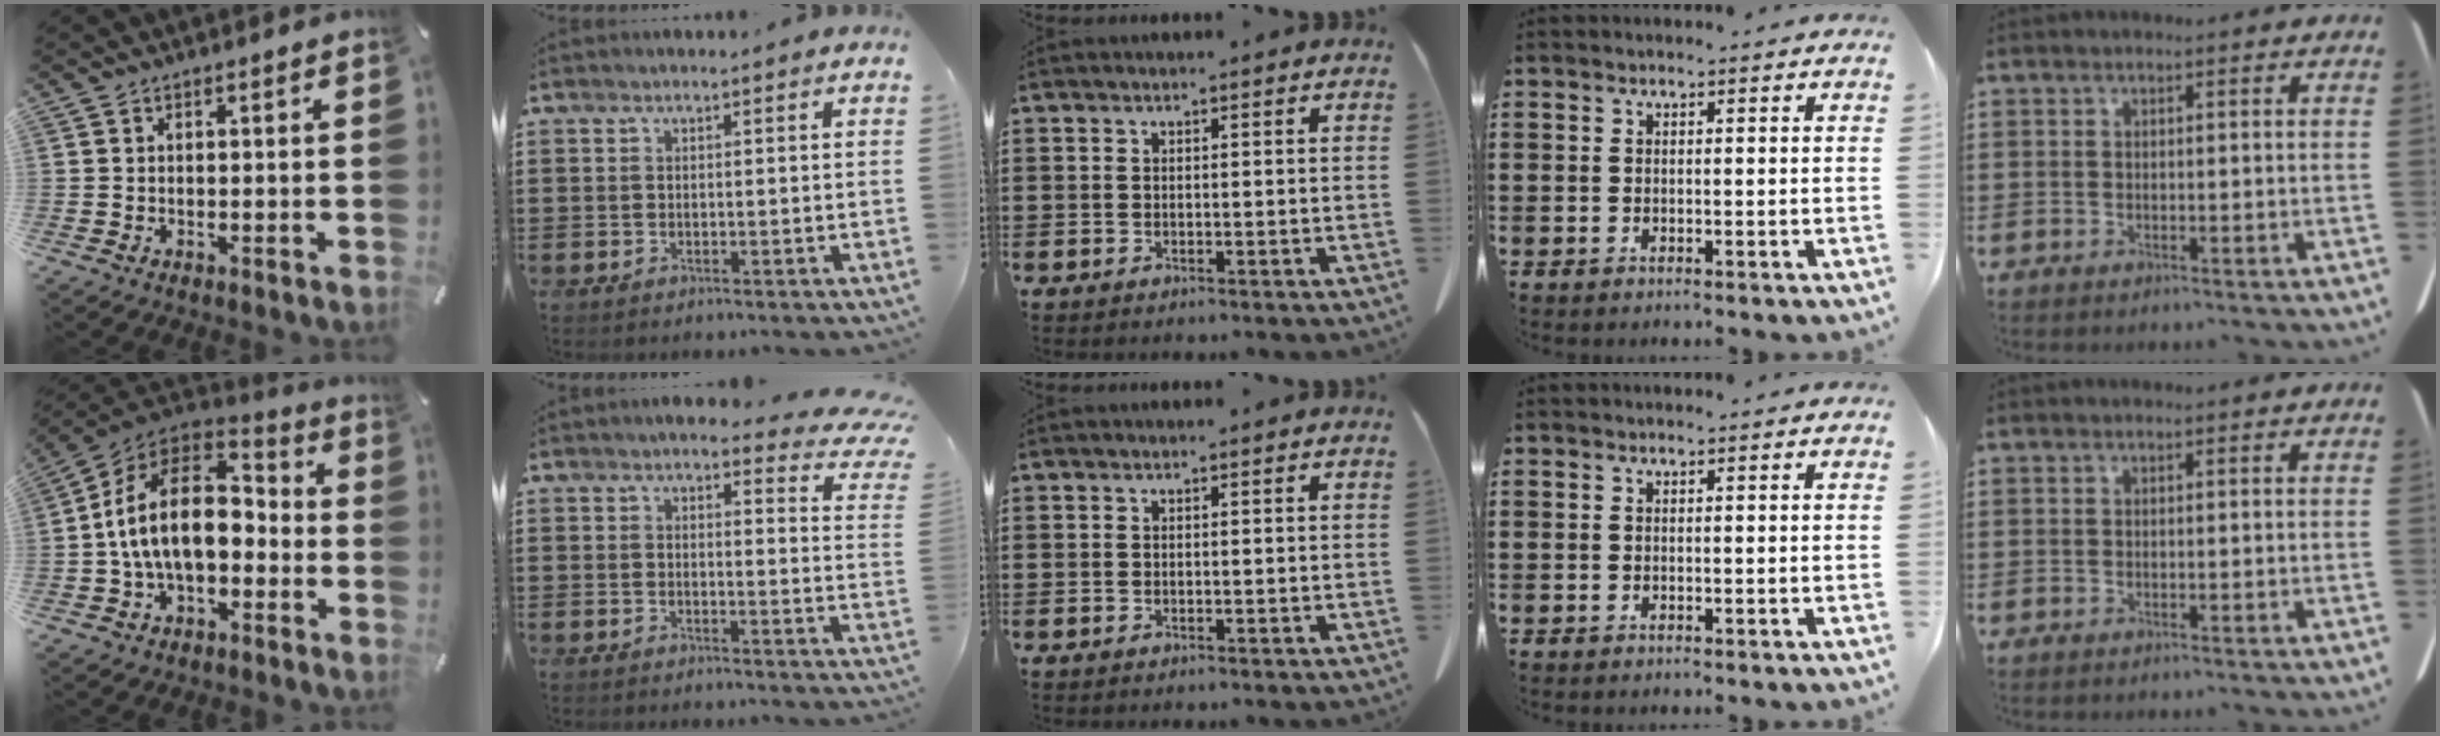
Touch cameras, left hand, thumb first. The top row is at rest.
{"thumb": {"total": 17.9, "force": [-1.3, 11.5, 13.7], "torque": [-0.274, 0.018, -0.027]}, "index": {"total": 4.6, "force": [4.1, 0.6, 2.1], "torque": [-0.041, -0.021, 0.068]}}